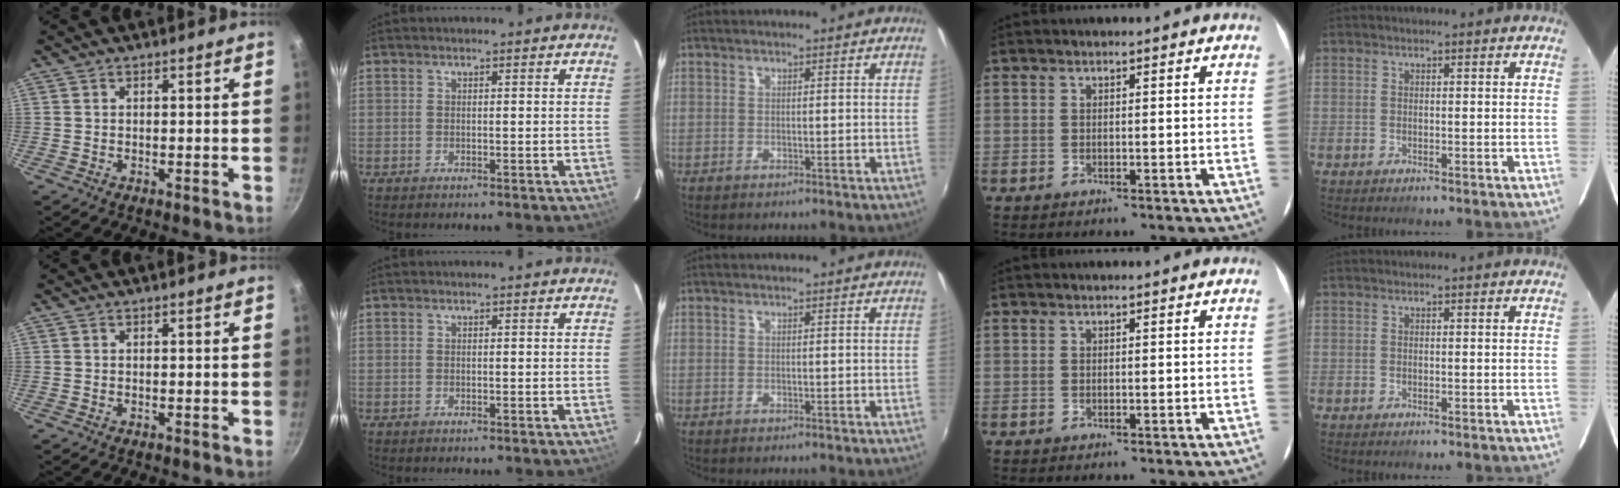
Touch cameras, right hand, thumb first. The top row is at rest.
{}